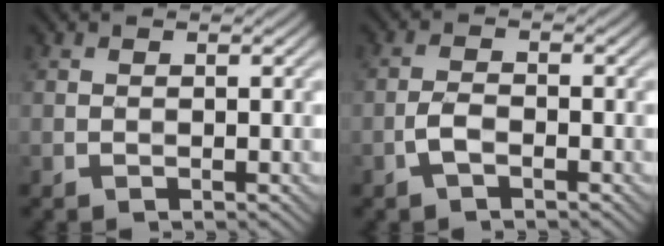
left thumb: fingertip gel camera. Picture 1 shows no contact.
{"total": 2.3, "force": [-1.3, 0.9, 1.7], "torque": [-0.038, 0.003, -0.031]}